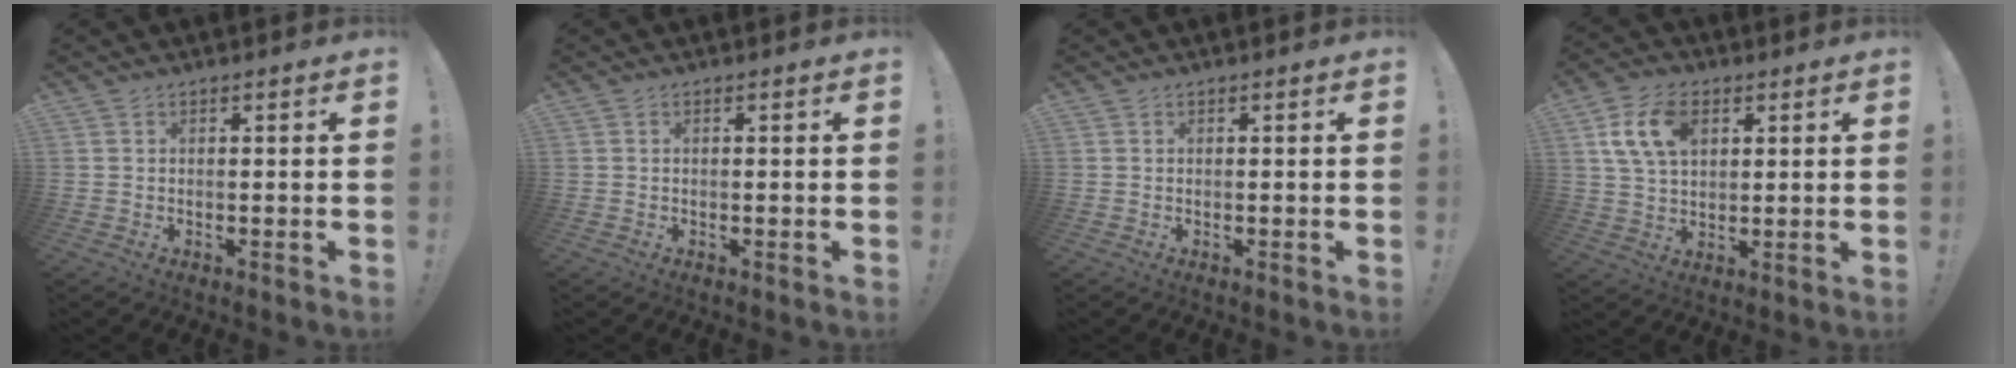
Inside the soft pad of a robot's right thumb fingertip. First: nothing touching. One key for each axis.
{"total": 0.0}
{"total": 0.0}
{"total": 12.5, "fx": 4.6, "fy": 8.1, "fz": 8.3, "tx": -0.156, "ty": 0.003, "tz": 0.088}